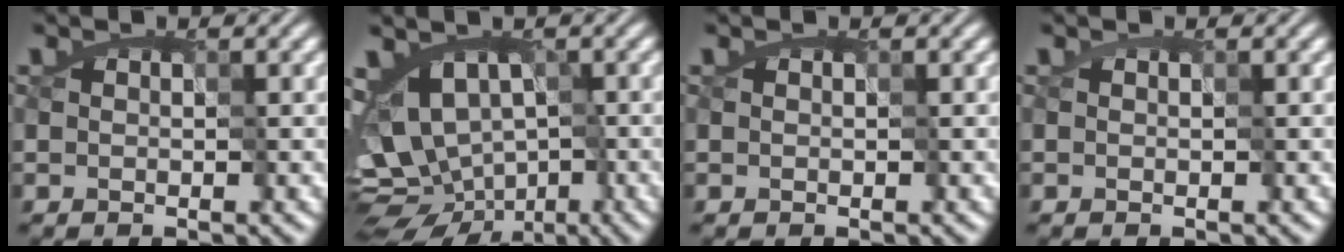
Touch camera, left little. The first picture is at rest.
{"total": 9.0, "force": [-1.7, 6.7, 5.9], "torque": [-0.071, -0.006, -0.003]}
{"total": 0.0}
{"total": 0.0}